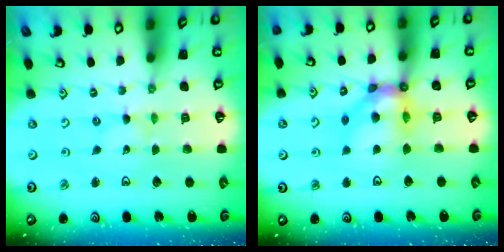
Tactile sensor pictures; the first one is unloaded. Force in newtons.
{"total": 12.0, "press": 11.9, "slide": 1.6}